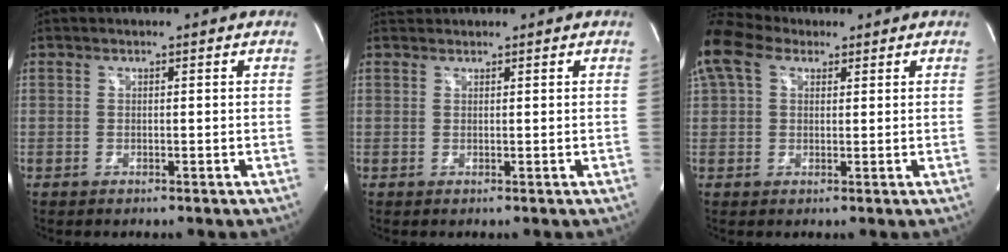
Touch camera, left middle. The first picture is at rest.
{"total": 1.3, "force": [1.3, 0.2, -0.2], "torque": [-0.007, 0.011, 0.028]}
{"total": 8.6, "force": [5.2, 5.1, 4.6], "torque": [-0.140, 0.051, 0.112]}